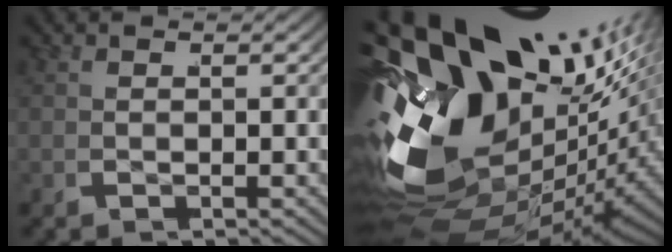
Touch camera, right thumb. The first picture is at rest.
{"total": 25.3, "force": [-1.0, 16.5, 19.2], "torque": [-0.374, -0.053, 0.005]}